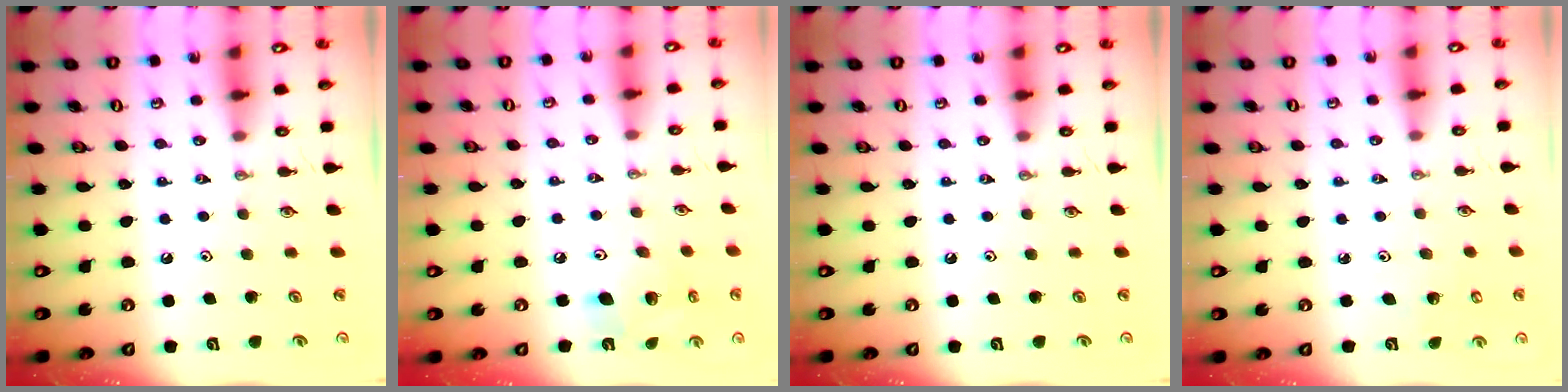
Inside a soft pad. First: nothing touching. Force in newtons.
{"total": 11.0, "press": 10.8, "slide": 2.1}
{"total": 0.0}
{"total": 2.3, "press": 2.3, "slide": 0.1}